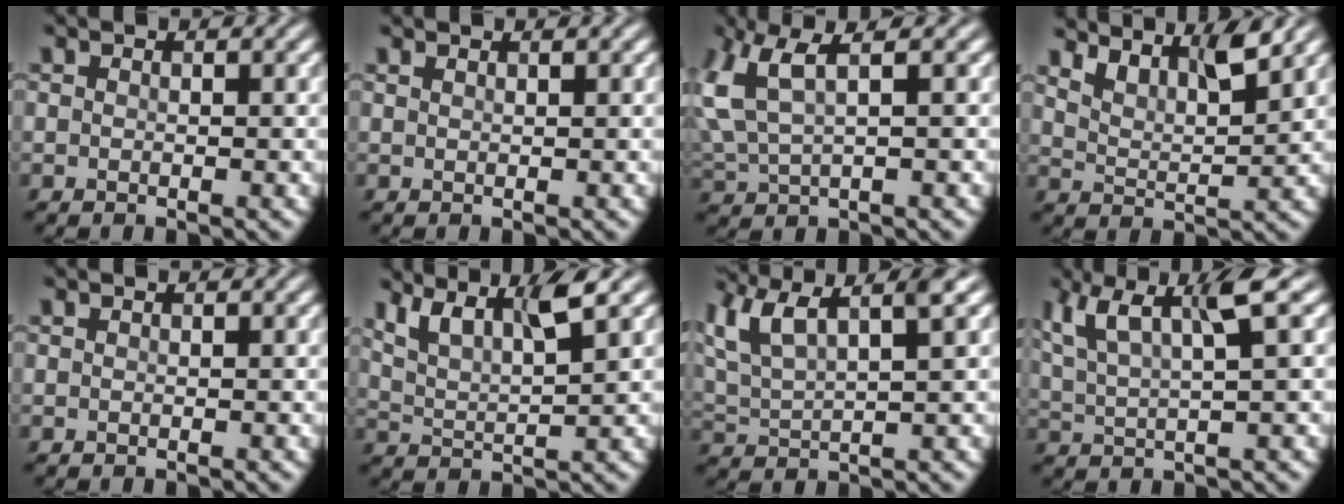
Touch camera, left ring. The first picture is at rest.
{"total": 1.0, "force": [0.8, 0.2, 0.5], "torque": [-0.007, -0.003, 0.007]}
{"total": 5.9, "force": [2.3, 2.1, 5.0], "torque": [-0.130, 0.010, 0.049]}
{"total": 4.3, "force": [3.5, 1.1, 2.2], "torque": [-0.044, 0.000, 0.061]}
{"total": 0.0}
{"total": 5.3, "force": [3.6, 1.3, 3.7], "torque": [-0.069, 0.010, 0.068]}
{"total": 9.6, "force": [5.9, 2.8, 7.0], "torque": [-0.136, 0.030, 0.097]}
{"total": 6.5, "force": [3.1, 1.3, 5.6], "torque": [-0.101, 0.011, 0.062]}